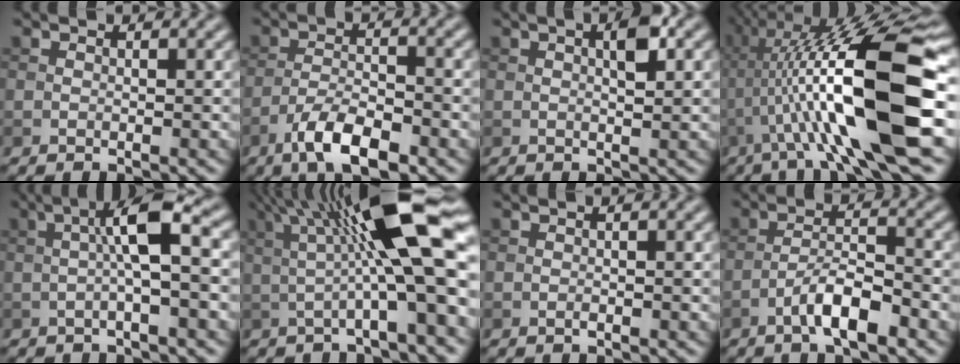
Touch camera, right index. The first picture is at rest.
{"total": 6.0, "force": [-3.8, 1.8, 4.3], "torque": [-0.079, 0.002, -0.071]}
{"total": 2.8, "force": [0.8, 0.7, 2.6], "torque": [-0.045, 0.006, 0.012]}
{"total": 14.7, "force": [-1.3, 2.5, 14.5], "torque": [-0.236, 0.032, -0.018]}
{"total": 5.8, "force": [0.5, 0.9, 5.7], "torque": [-0.098, 0.020, -0.002]}
{"total": 13.3, "force": [2.5, 2.8, 12.7], "torque": [-0.189, 0.015, 0.041]}
{"total": 0.9, "force": [-0.2, 0.2, 0.9], "torque": [-0.017, 0.000, -0.005]}
{"total": 4.8, "force": [-2.8, 1.1, 3.8], "torque": [-0.066, 0.012, -0.054]}